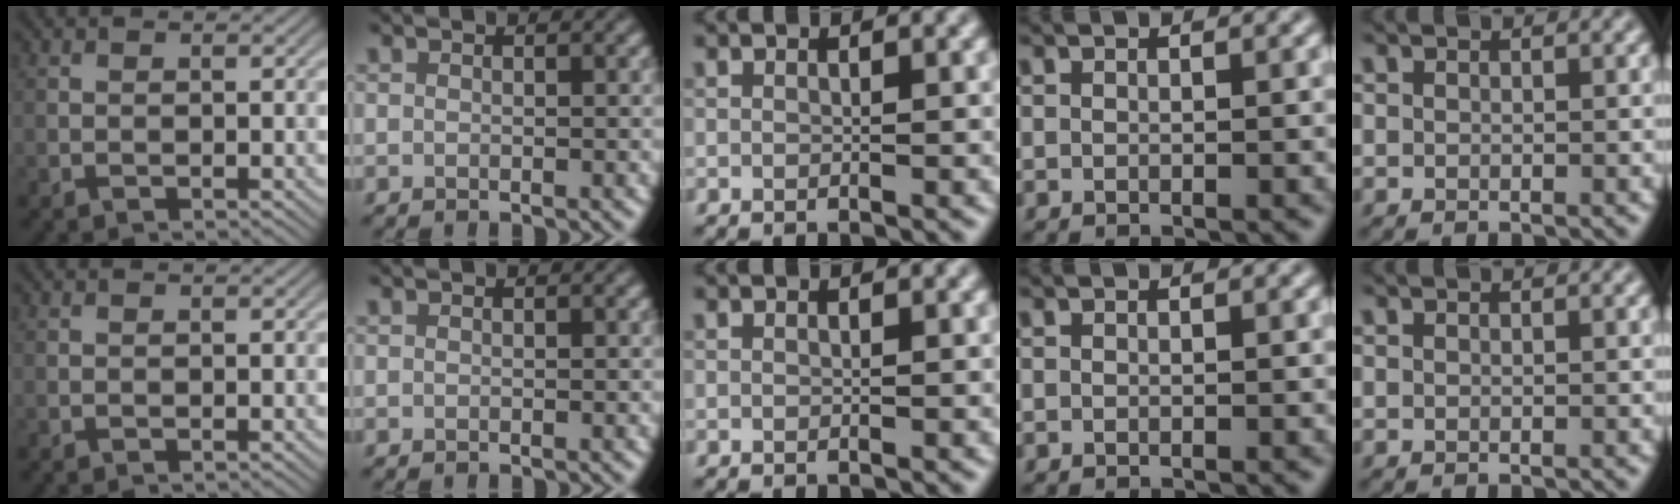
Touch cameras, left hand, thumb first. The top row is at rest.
{}